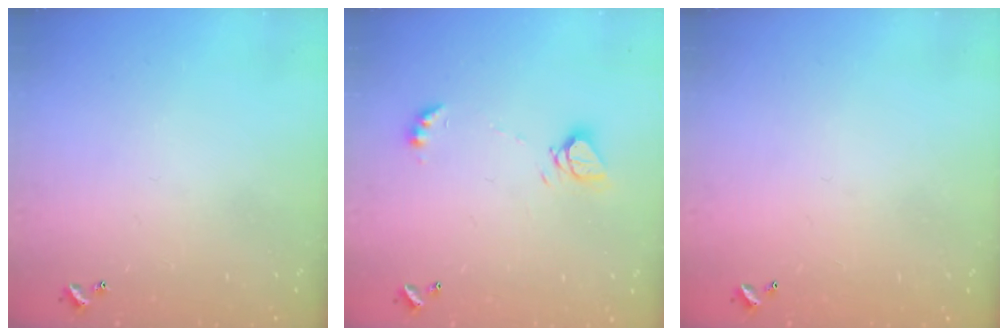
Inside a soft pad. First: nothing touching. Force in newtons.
{"total": 7.2, "press": 7.2, "slide": 0.7}
{"total": 2.9, "press": 2.9, "slide": 0.1}